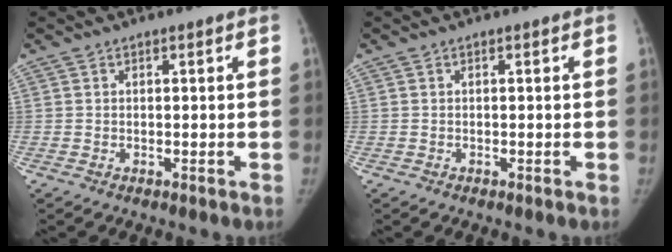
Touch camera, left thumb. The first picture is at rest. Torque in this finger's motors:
{"motor_torque": [0.09, 0.03, 0.05, -0.48, 0.06]}